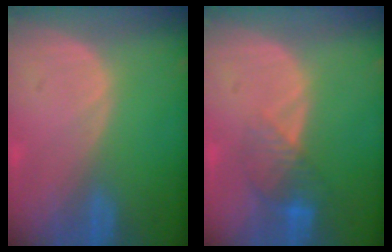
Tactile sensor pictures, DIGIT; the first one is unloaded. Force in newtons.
{"total": 4.2, "press": 3.8, "slide": 1.7}